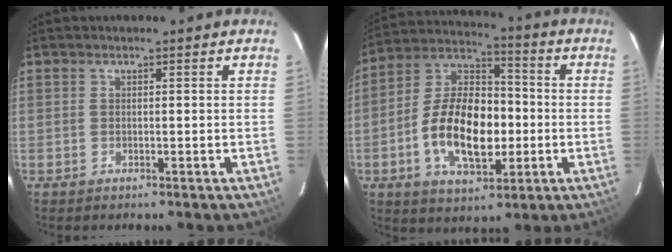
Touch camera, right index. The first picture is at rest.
{"total": 16.7, "force": [-3.4, 9.2, 13.5], "torque": [-0.262, 0.016, -0.055]}